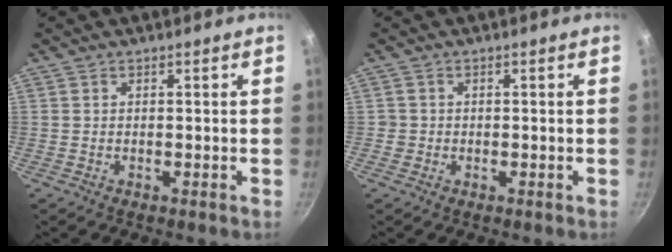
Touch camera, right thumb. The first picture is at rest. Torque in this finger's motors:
{"motor_torque": [-0.08, 0.20, 0.09, 0.18, 0.00]}